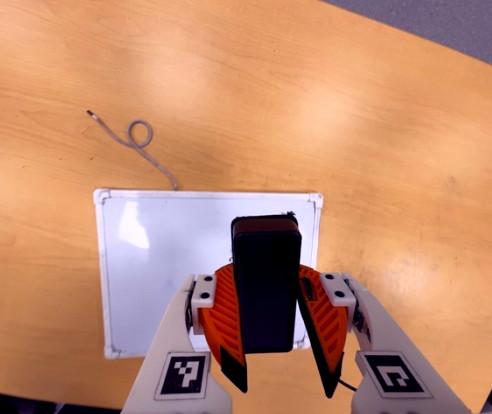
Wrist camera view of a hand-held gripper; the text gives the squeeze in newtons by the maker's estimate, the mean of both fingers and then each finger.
{"total": 8.5, "left": 9.0, "right": 7.9}